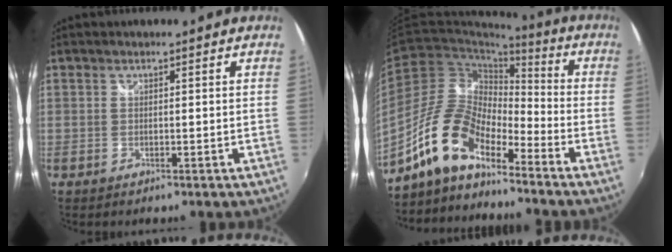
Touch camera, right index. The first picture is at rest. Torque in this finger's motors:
{"motor_torque": [0.59, -0.50, 0.55, 0.20]}